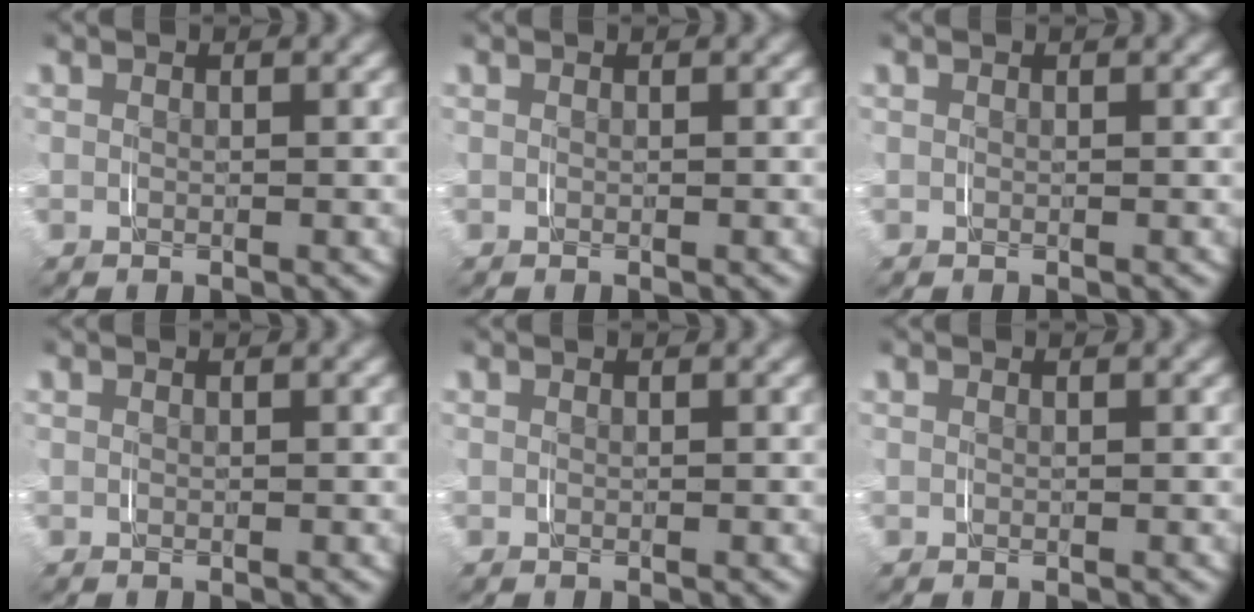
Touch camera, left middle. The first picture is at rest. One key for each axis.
{"total": 0.0}
{"total": 0.0}
{"total": 0.0}
{"total": 0.0}
{"total": 0.0}